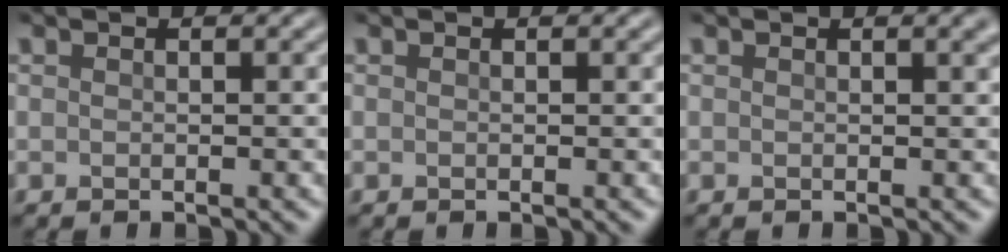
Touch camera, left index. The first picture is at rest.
{"total": 0.0}
{"total": 1.4, "force": [0.7, 0.5, 1.1], "torque": [-0.005, 0.006, 0.009]}